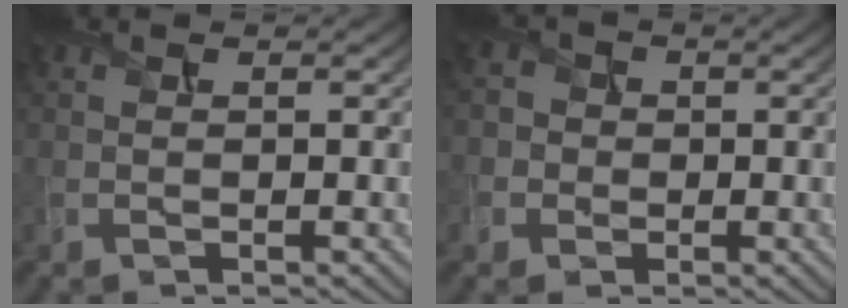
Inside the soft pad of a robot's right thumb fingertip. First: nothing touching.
{"total": 3.4, "force": [-0.3, 3.3, 0.6], "torque": [-0.012, 0.006, -0.028]}